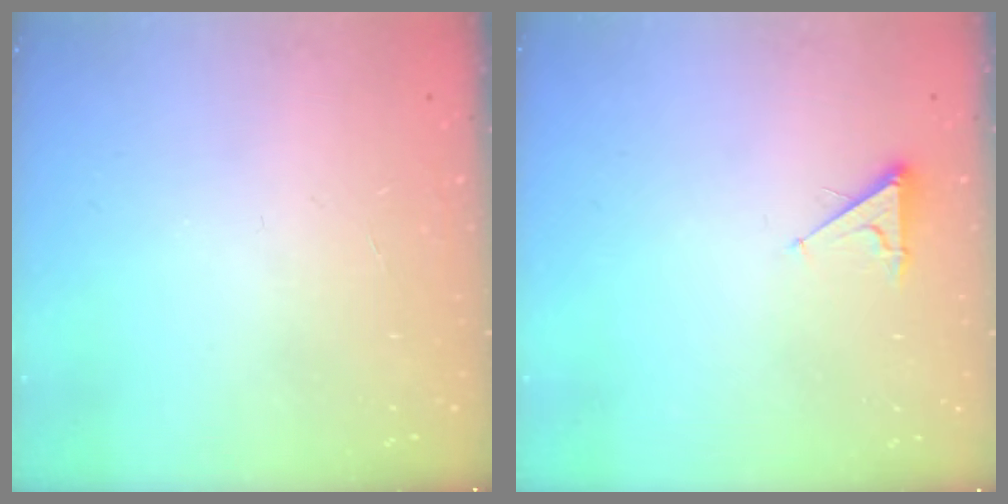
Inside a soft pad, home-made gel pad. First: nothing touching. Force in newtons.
{"total": 3.0, "press": 3.0, "slide": 0.5}